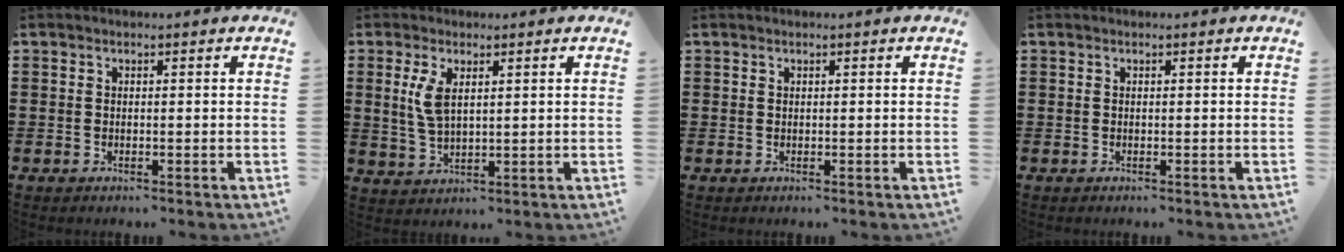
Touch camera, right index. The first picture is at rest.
{"total": 4.5, "force": [1.5, 2.0, 3.8], "torque": [-0.089, 0.004, 0.022]}
{"total": 0.0}
{"total": 0.0}